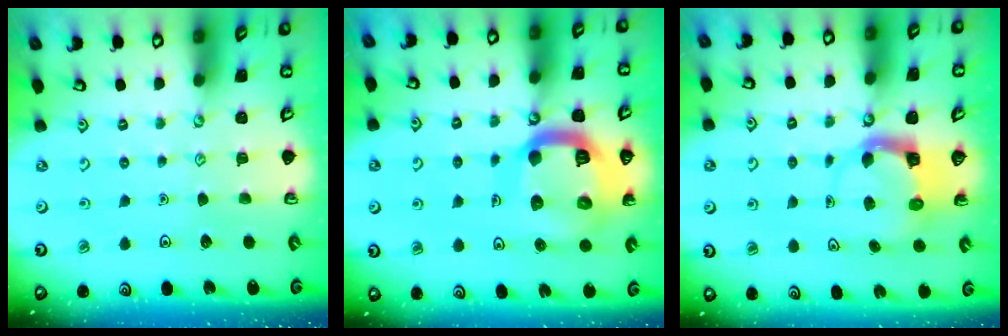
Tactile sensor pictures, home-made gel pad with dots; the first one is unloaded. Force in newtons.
{"total": 19.8, "press": 19.7, "slide": 2.1}
{"total": 3.7, "press": 3.6, "slide": 0.4}